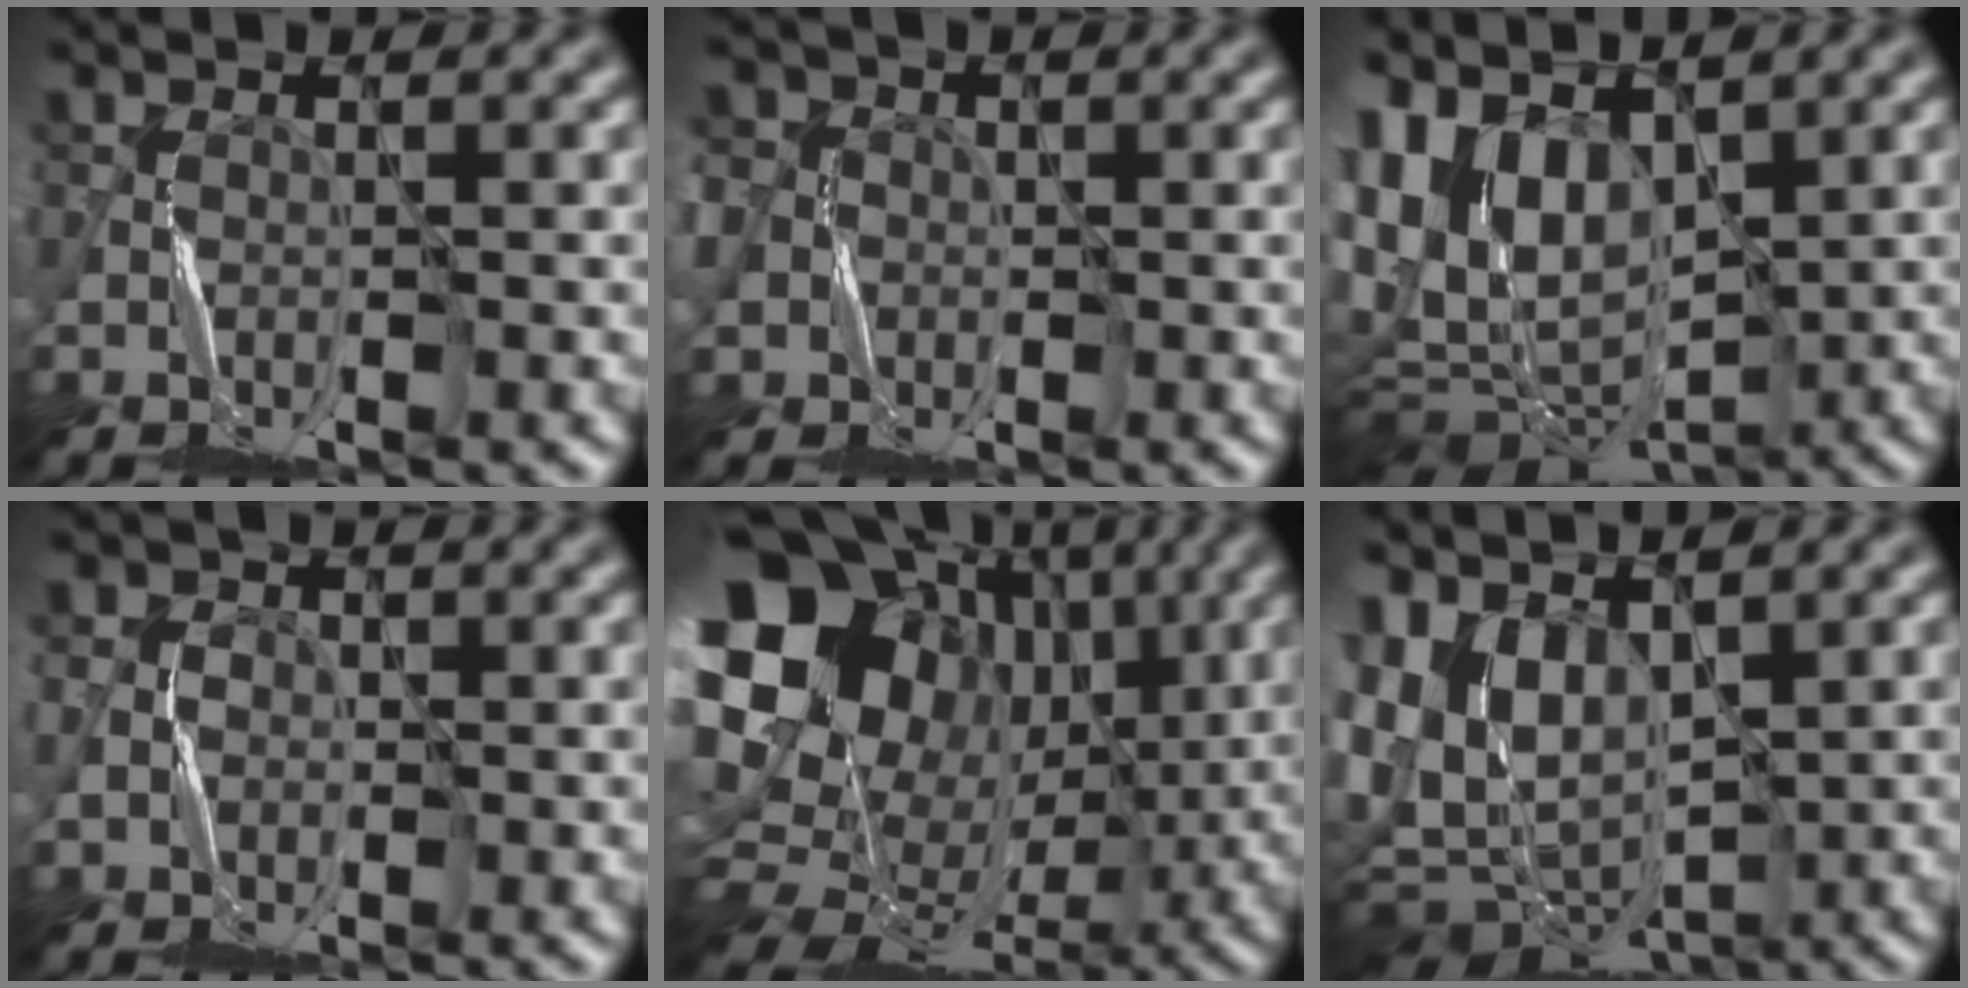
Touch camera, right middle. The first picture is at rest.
{"total": 4.8, "force": [-0.6, 4.4, 1.6], "torque": [-0.040, 0.006, -0.038]}
{"total": 10.5, "force": [4.0, 6.4, 7.3], "torque": [-0.121, -0.012, 0.079]}
{"total": 0.9, "force": [0.3, 0.7, -0.5], "torque": [0.009, -0.003, 0.006]}
{"total": 18.8, "force": [4.4, 15.1, 10.3], "torque": [-0.193, 0.015, 0.090]}
{"total": 8.4, "force": [2.1, 5.4, 6.1], "torque": [-0.115, -0.036, 0.062]}